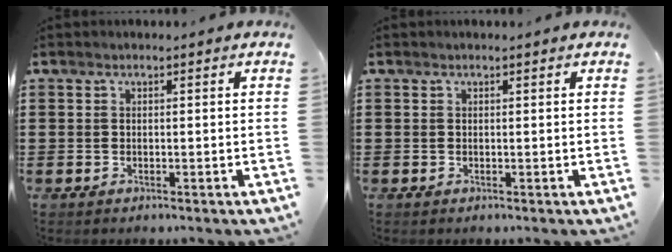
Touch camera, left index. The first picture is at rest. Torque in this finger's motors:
{"motor_torque": [-1.22, 0.92, -0.49, -0.21]}